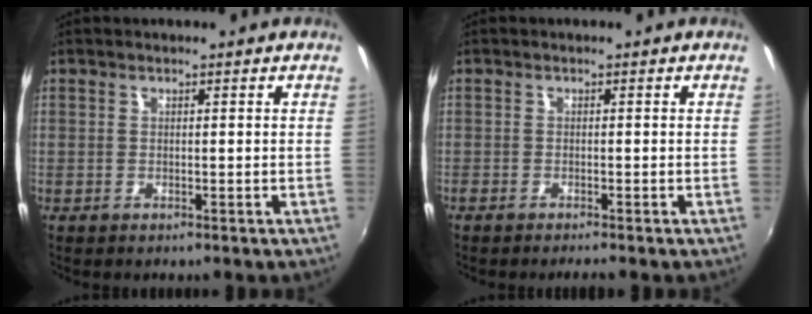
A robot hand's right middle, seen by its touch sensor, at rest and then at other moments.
{"total": 1.5, "force": [-1.4, -0.1, 0.6], "torque": [-0.015, -0.008, -0.026]}